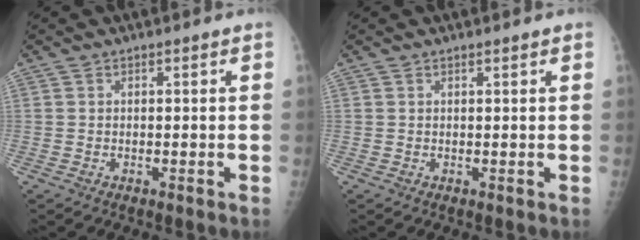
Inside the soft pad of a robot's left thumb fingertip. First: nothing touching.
{"total": 0.6, "force": [0.5, 0.0, 0.3], "torque": [-0.008, -0.002, 0.009]}